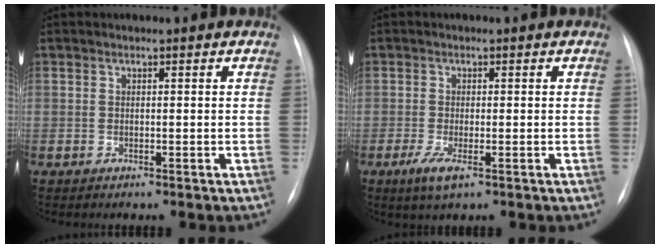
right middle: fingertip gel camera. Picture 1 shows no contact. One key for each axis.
{"total": 3.2, "fx": -1.5, "fy": 0.8, "fz": 2.7, "tx": -0.059, "ty": -0.008, "tz": -0.026}